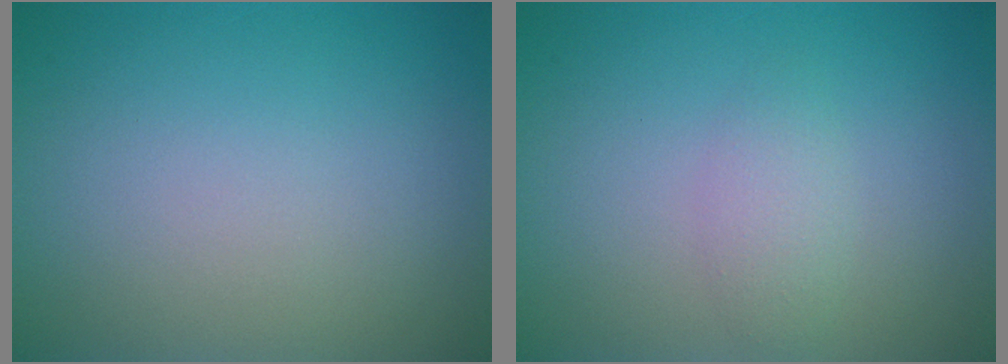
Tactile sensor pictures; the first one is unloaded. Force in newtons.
{"total": 1.6, "press": 1.6, "slide": 0.1}